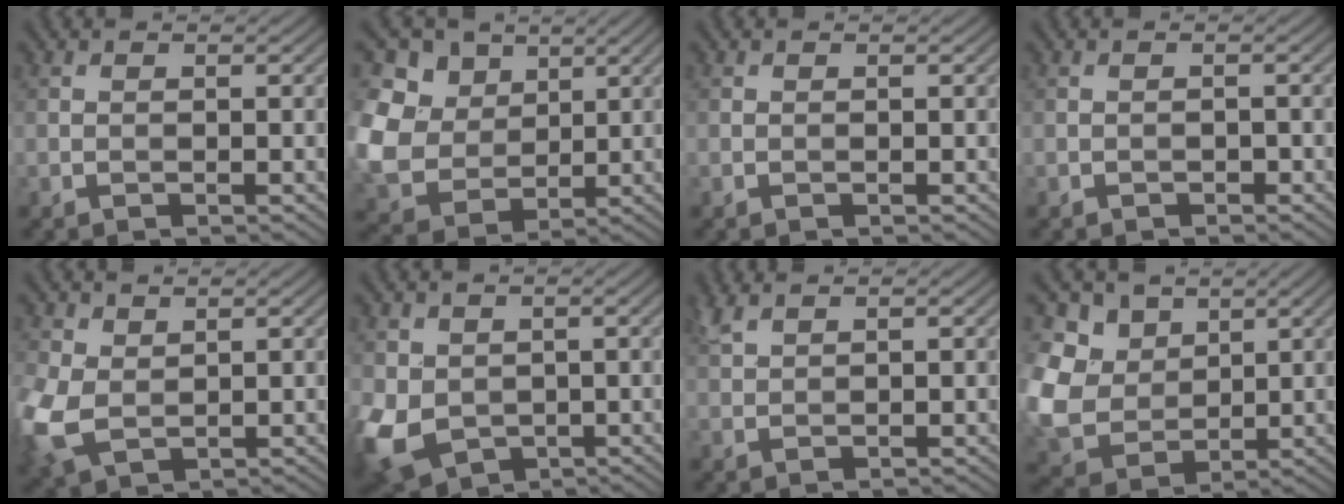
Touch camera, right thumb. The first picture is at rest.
{"total": 12.7, "force": [3.3, 10.4, 6.6], "torque": [-0.222, 0.021, 0.060]}
{"total": 0.0}
{"total": 0.7, "force": [-0.5, 0.4, 0.4], "torque": [-0.003, 0.000, -0.008]}
{"total": 7.2, "force": [0.8, 5.2, 4.9], "torque": [-0.162, -0.007, 0.015]}
{"total": 8.1, "force": [-0.7, 6.4, 4.9], "torque": [-0.150, -0.021, -0.017]}
{"total": 2.2, "force": [1.8, 0.4, 1.2], "torque": [-0.037, 0.011, 0.044]}
{"total": 11.5, "force": [3.0, 9.3, 6.0], "torque": [-0.198, 0.010, 0.053]}